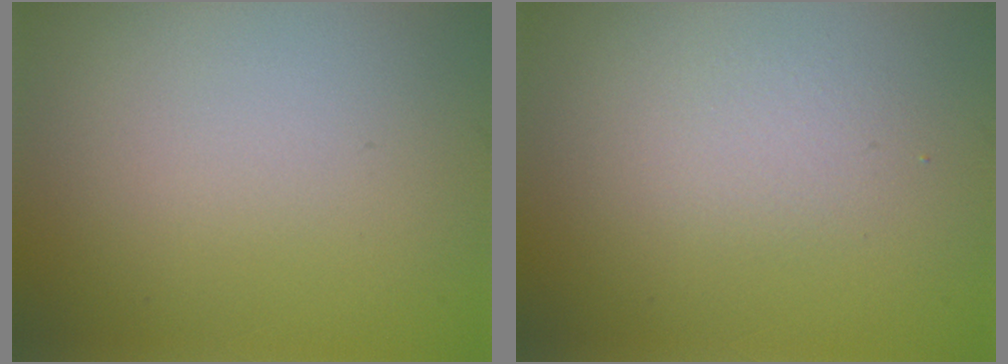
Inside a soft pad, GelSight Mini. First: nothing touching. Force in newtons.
{"total": 1.4, "press": 1.4, "slide": 0.0}